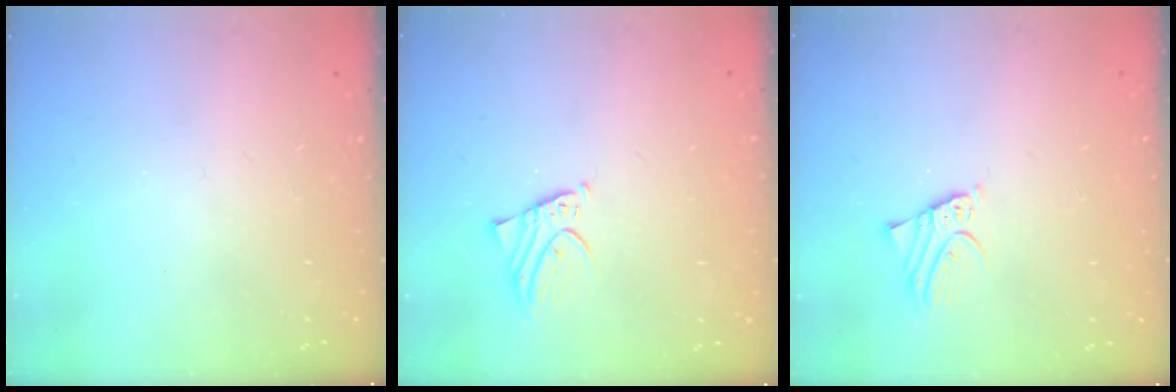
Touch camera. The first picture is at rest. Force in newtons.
{"total": 2.9, "press": 2.9, "slide": 0.2}
{"total": 2.0, "press": 2.0, "slide": 0.1}